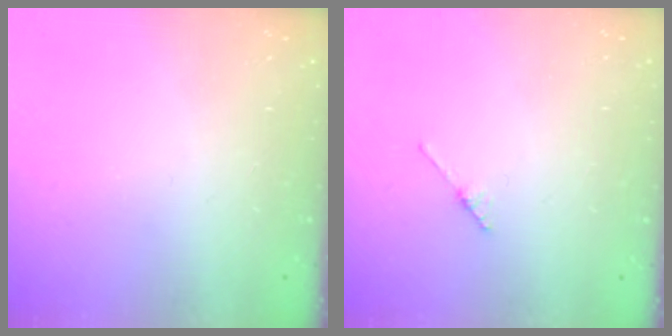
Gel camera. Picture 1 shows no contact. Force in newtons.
{"total": 2.1, "press": 2.1, "slide": 0.1}